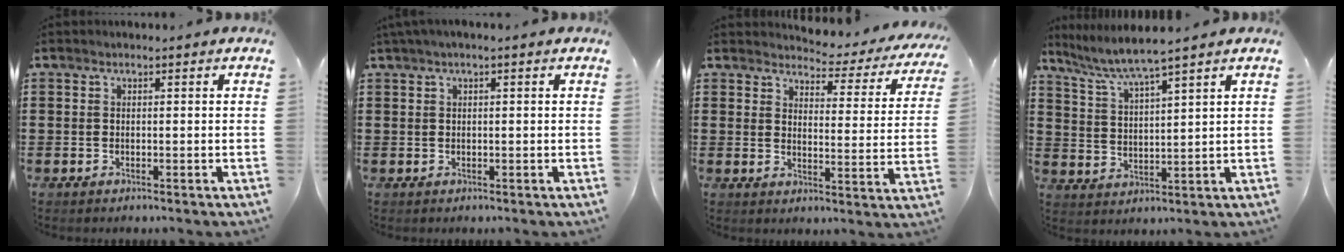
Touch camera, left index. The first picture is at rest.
{"total": 1.1, "force": [0.3, 0.0, 1.1], "torque": [-0.018, -0.002, 0.006]}
{"total": 3.1, "force": [2.9, 0.4, 0.7], "torque": [-0.027, -0.031, 0.042]}
{"total": 4.9, "force": [4.2, -0.6, 2.5], "torque": [-0.065, -0.022, 0.068]}